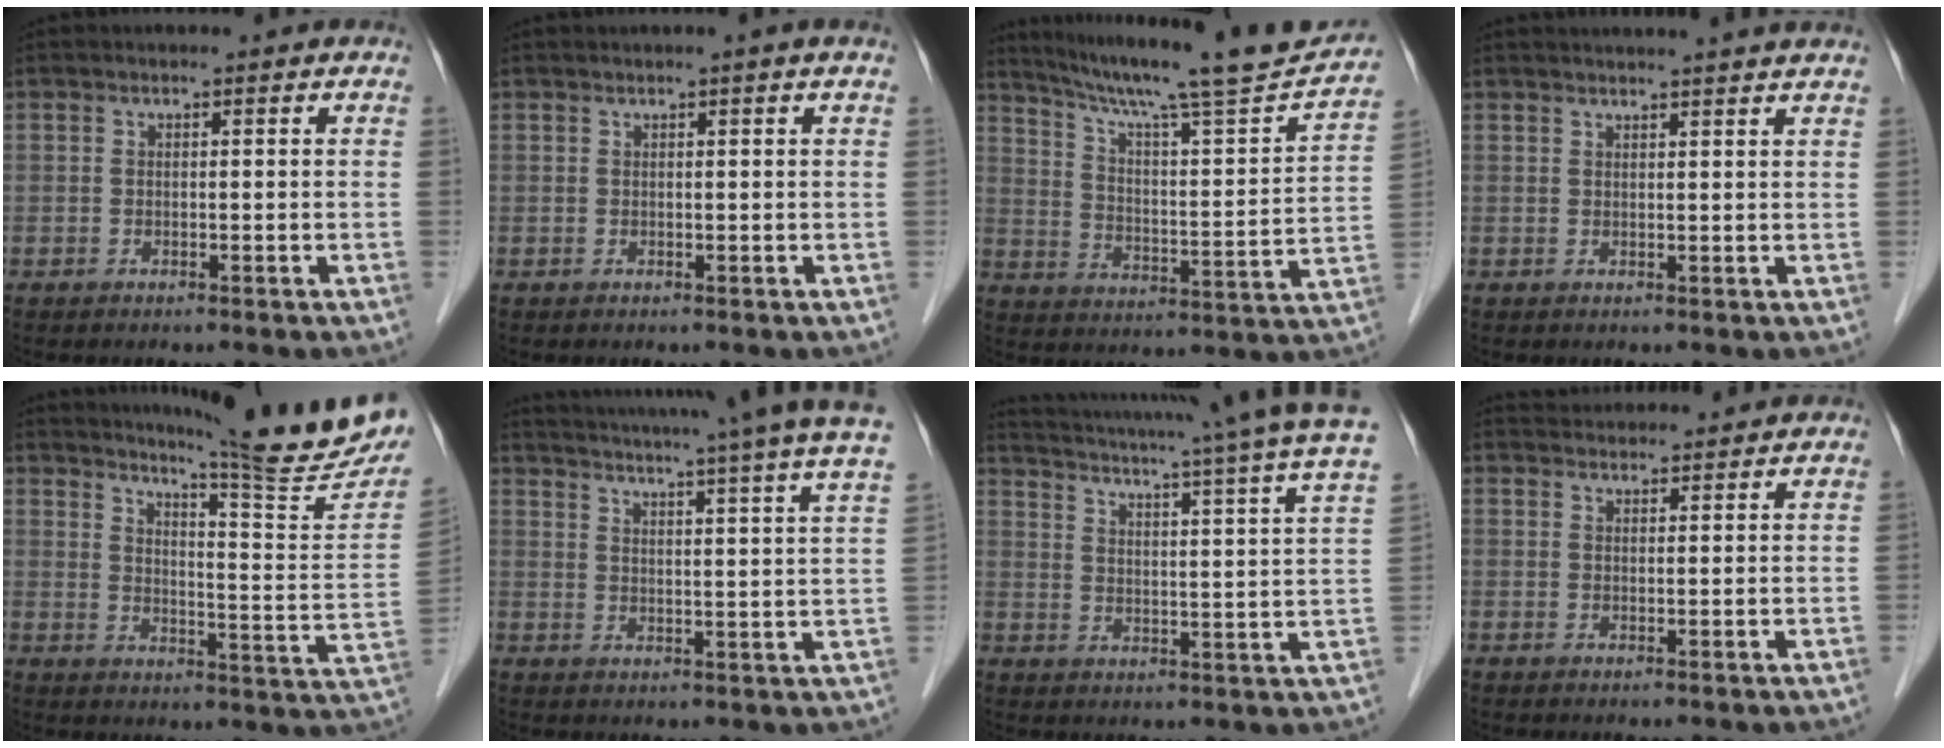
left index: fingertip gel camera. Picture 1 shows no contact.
{"total": 0.7, "force": [0.4, -0.3, 0.5], "torque": [-0.016, -0.004, 0.012]}
{"total": 21.6, "force": [19.3, 0.1, 9.7], "torque": [-0.161, -0.026, 0.276]}
{"total": 9.6, "force": [8.9, -0.6, 3.5], "torque": [-0.046, 0.022, 0.094]}
{"total": 19.0, "force": [17.3, -1.4, 7.8], "torque": [-0.119, -0.101, 0.214]}
{"total": 27.3, "force": [24.6, -1.0, 11.9], "torque": [-0.193, -0.049, 0.301]}
{"total": 22.6, "force": [18.2, -0.3, 13.4], "torque": [-0.218, -0.035, 0.222]}
{"total": 5.9, "force": [5.9, 0.5, 0.8], "torque": [-0.016, 0.035, 0.081]}